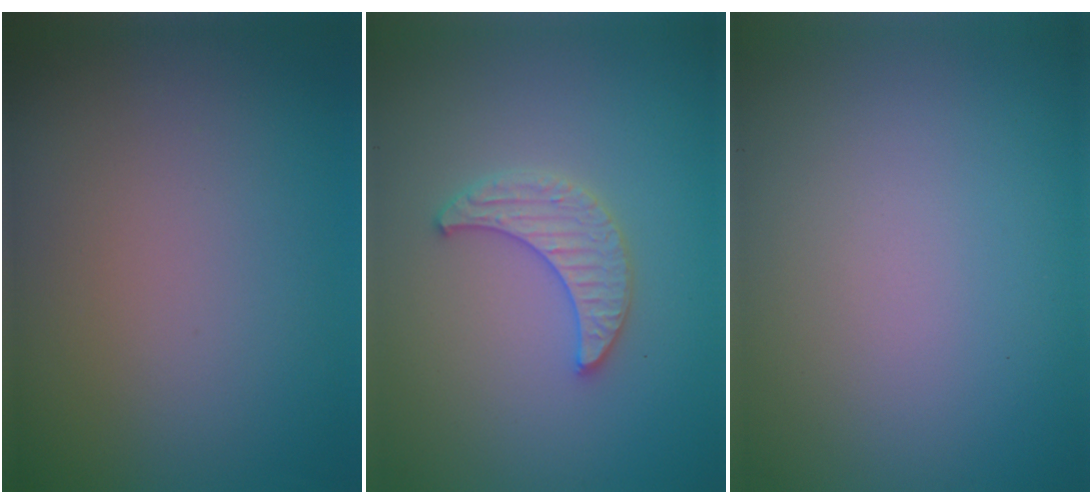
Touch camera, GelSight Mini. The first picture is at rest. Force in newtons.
{"total": 2.9, "press": 2.9, "slide": 0.7}
{"total": 0.0}